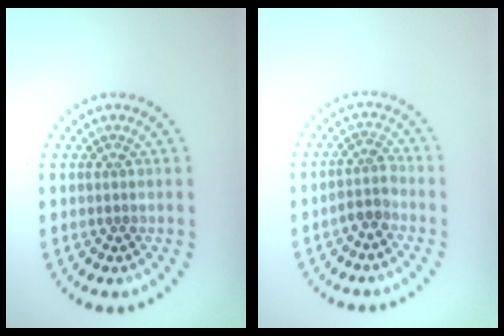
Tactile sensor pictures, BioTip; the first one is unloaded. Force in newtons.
{"total": 1.9, "press": 1.6, "slide": 1.1}